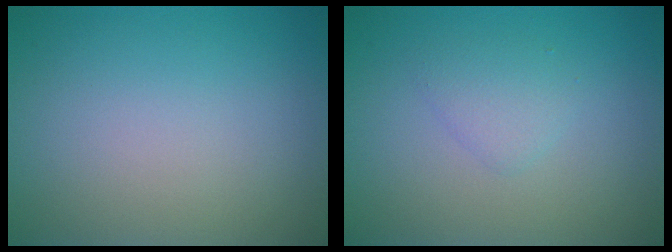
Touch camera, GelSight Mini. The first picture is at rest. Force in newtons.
{"total": 1.5, "press": 1.5, "slide": 0.1}